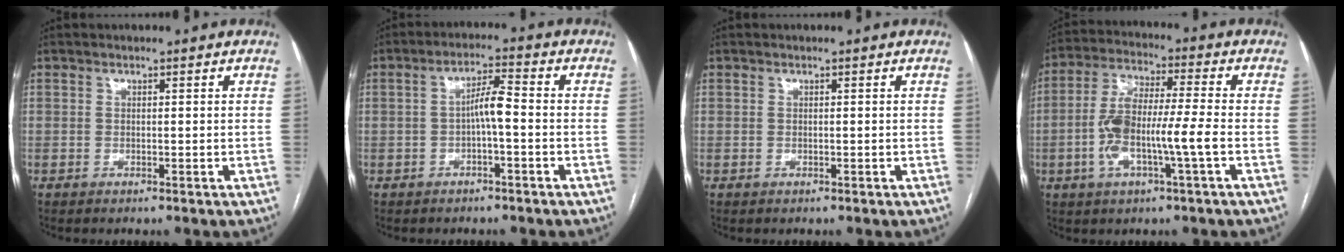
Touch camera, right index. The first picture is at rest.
{"total": 4.3, "force": [-0.9, 0.6, 4.2], "torque": [-0.072, 0.015, -0.012]}
{"total": 0.0}
{"total": 10.4, "force": [-2.6, 1.1, 10.1], "torque": [-0.207, 0.013, -0.052]}